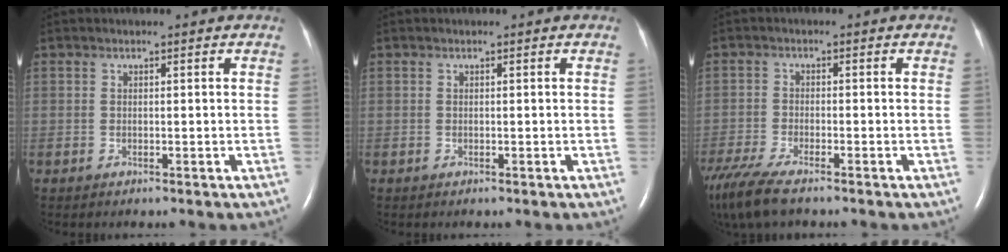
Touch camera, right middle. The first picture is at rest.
{"total": 0.0}
{"total": 9.7, "force": [-7.5, 1.9, 5.9], "torque": [-0.123, -0.025, -0.137]}